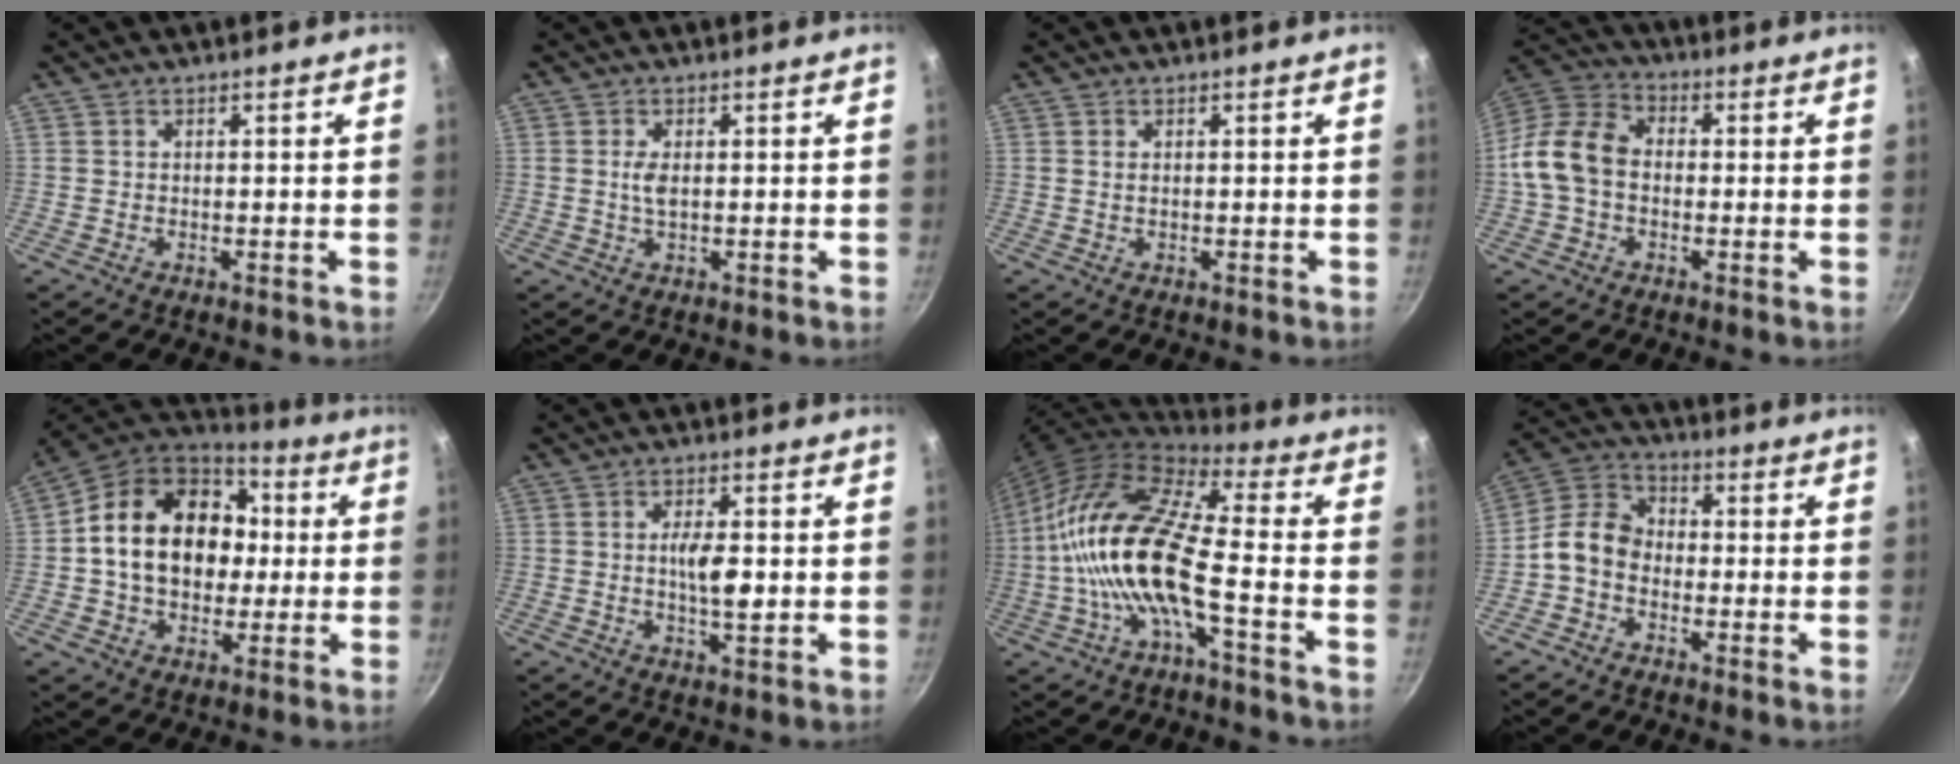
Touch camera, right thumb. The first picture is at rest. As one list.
[{"total": 2.5, "force": [0.3, 1.1, 2.2], "torque": [-0.045, 0.000, 0.007]}, {"total": 0.8, "force": [0.2, 0.4, 0.7], "torque": [-0.013, 0.000, 0.004]}, {"total": 11.3, "force": [-0.9, 8.3, 7.6], "torque": [-0.128, 0.033, -0.036]}, {"total": 21.4, "force": [1.8, 16.0, 14.1], "torque": [-0.217, 0.030, 0.023]}, {"total": 5.8, "force": [0.0, 1.9, 5.5], "torque": [-0.093, -0.002, -0.001]}, {"total": 17.6, "force": [-3.3, 5.1, 16.5], "torque": [-0.320, 0.036, -0.080]}, {"total": 8.0, "force": [-2.2, 6.1, 4.7], "torque": [-0.075, 0.039, -0.067]}]